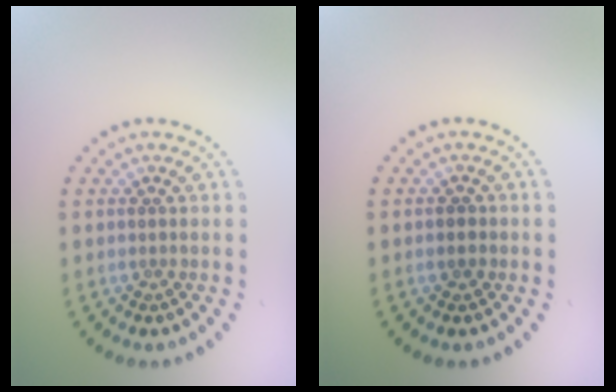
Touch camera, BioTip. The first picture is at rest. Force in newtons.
{"total": 1.2, "press": 1.2, "slide": 0.4}